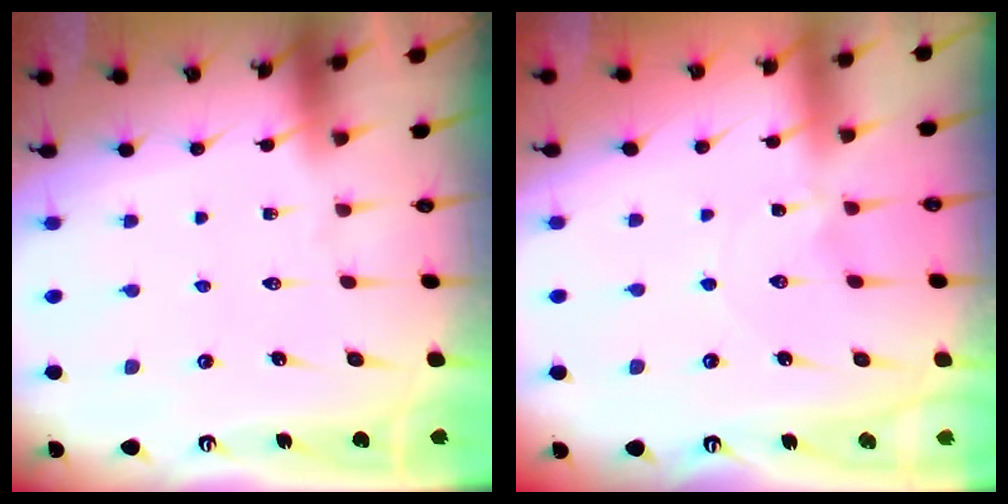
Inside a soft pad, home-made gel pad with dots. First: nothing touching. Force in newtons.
{"total": 0.0}